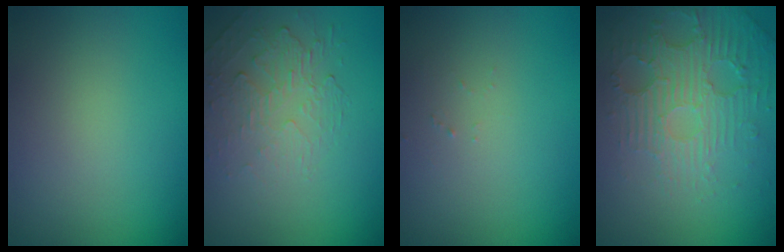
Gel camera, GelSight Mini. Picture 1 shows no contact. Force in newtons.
{"total": 2.2, "press": 1.1, "slide": 1.9}
{"total": 0.7, "press": 0.7, "slide": 0.1}
{"total": 4.7, "press": 3.7, "slide": 2.8}